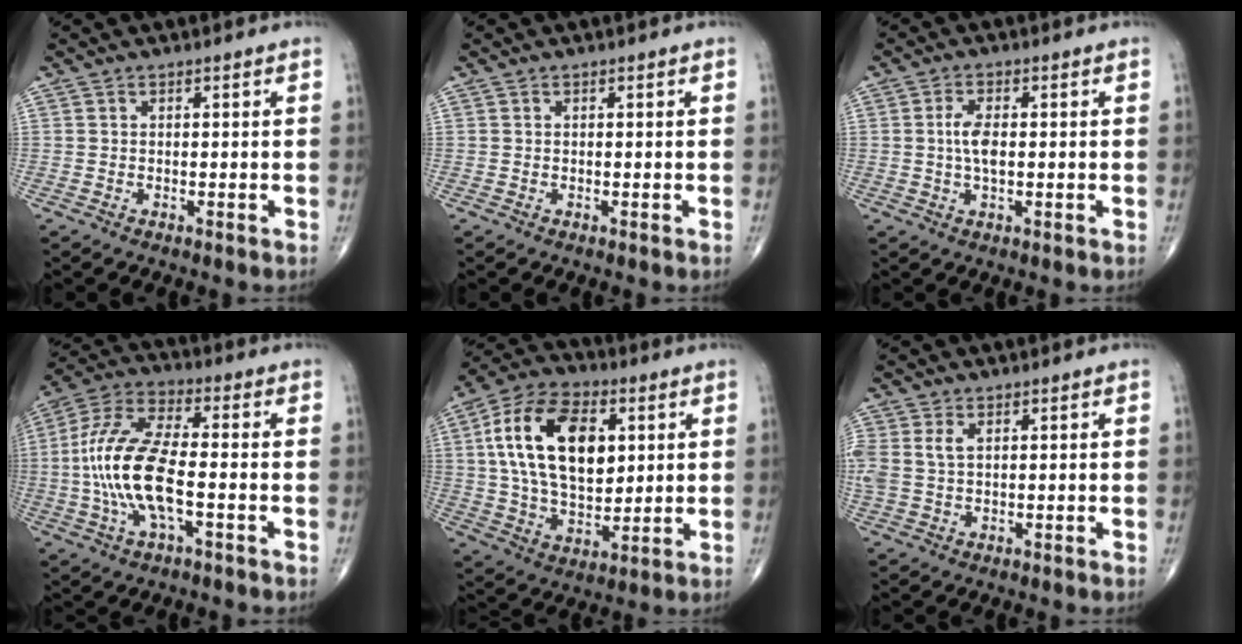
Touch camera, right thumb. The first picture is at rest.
{"total": 0.0}
{"total": 4.2, "force": [0.1, 1.8, 3.8], "torque": [-0.079, 0.000, 0.000]}
{"total": 16.1, "force": [-2.4, 6.1, 14.7], "torque": [-0.317, 0.027, -0.049]}
{"total": 20.4, "force": [4.6, 12.0, 15.9], "torque": [-0.266, 0.000, 0.080]}
{"total": 4.7, "force": [1.4, 2.7, 3.6], "torque": [-0.096, 0.009, 0.034]}